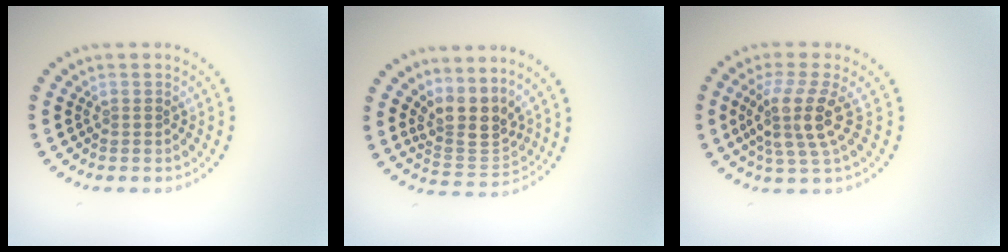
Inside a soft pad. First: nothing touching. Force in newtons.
{"total": 3.8, "press": 3.0, "slide": 2.3}
{"total": 4.1, "press": 3.2, "slide": 2.6}